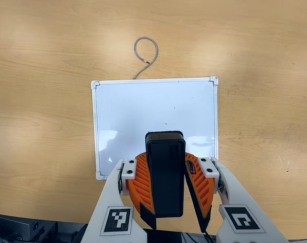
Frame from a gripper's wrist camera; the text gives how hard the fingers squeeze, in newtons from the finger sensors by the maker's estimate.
{"total": 10.5, "left": 10.4, "right": 10.6}